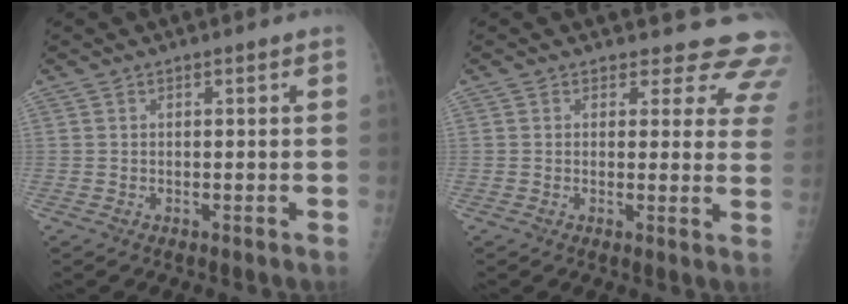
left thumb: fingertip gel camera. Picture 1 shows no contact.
{"total": 10.7, "force": [9.5, 4.6, 1.6], "torque": [0.031, -0.060, 0.071]}